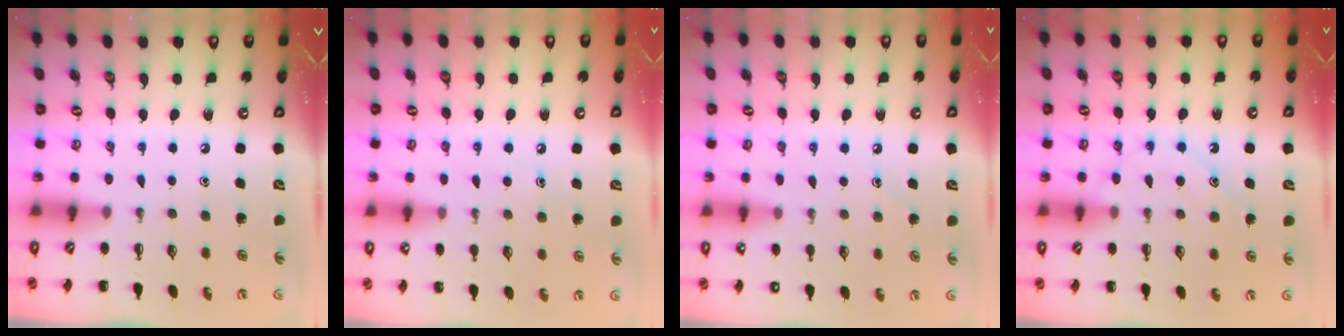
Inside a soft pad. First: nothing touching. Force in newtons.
{"total": 6.8, "press": 6.6, "slide": 1.4}
{"total": 8.3, "press": 8.0, "slide": 2.4}
{"total": 11.3, "press": 11.2, "slide": 1.1}